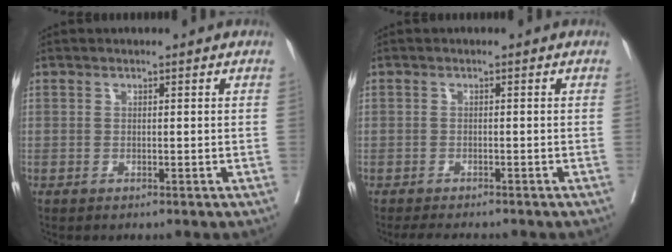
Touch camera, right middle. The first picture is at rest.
{"total": 3.3, "force": [-2.9, 1.1, 1.1], "torque": [-0.021, -0.008, -0.045]}